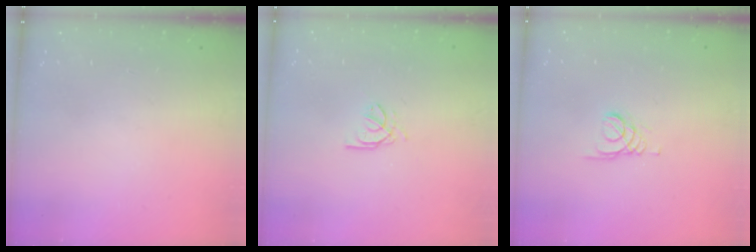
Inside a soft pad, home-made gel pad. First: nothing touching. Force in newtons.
{"total": 2.6, "press": 2.6, "slide": 0.3}
{"total": 1.4, "press": 1.4, "slide": 0.2}